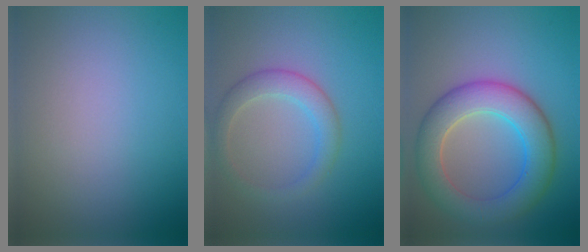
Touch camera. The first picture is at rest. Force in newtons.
{"total": 3.0, "press": 3.0, "slide": 0.1}
{"total": 7.1, "press": 7.1, "slide": 0.4}